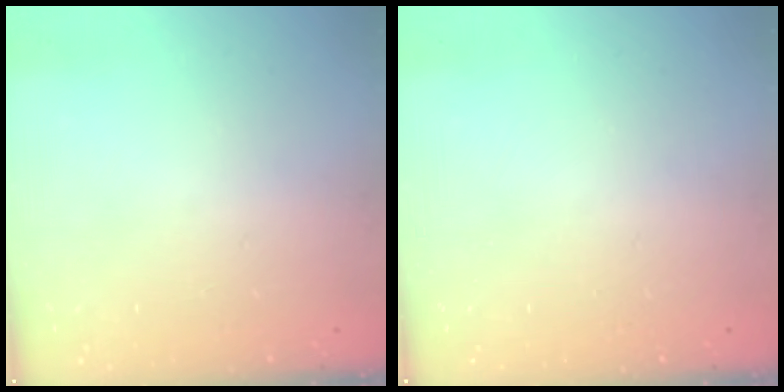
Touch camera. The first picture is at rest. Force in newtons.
{"total": 0.0}